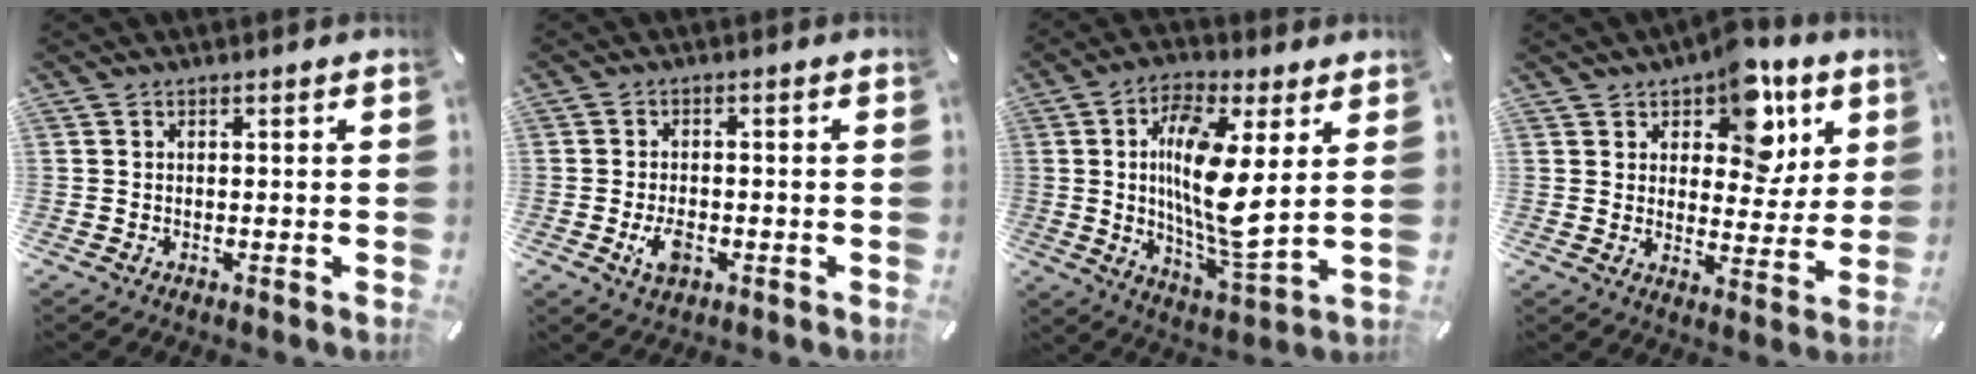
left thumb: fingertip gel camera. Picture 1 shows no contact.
{"total": 4.4, "force": [-1.5, 2.7, 3.2], "torque": [-0.065, -0.003, -0.030]}
{"total": 15.1, "force": [2.8, 4.6, 14.1], "torque": [-0.281, -0.027, 0.036]}
{"total": 12.3, "force": [7.0, 7.5, 6.7], "torque": [-0.090, -0.043, 0.121]}